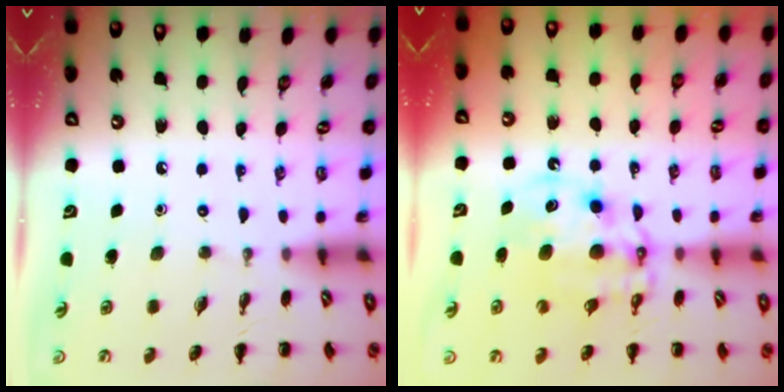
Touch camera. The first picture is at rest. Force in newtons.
{"total": 10.9, "press": 10.5, "slide": 2.7}